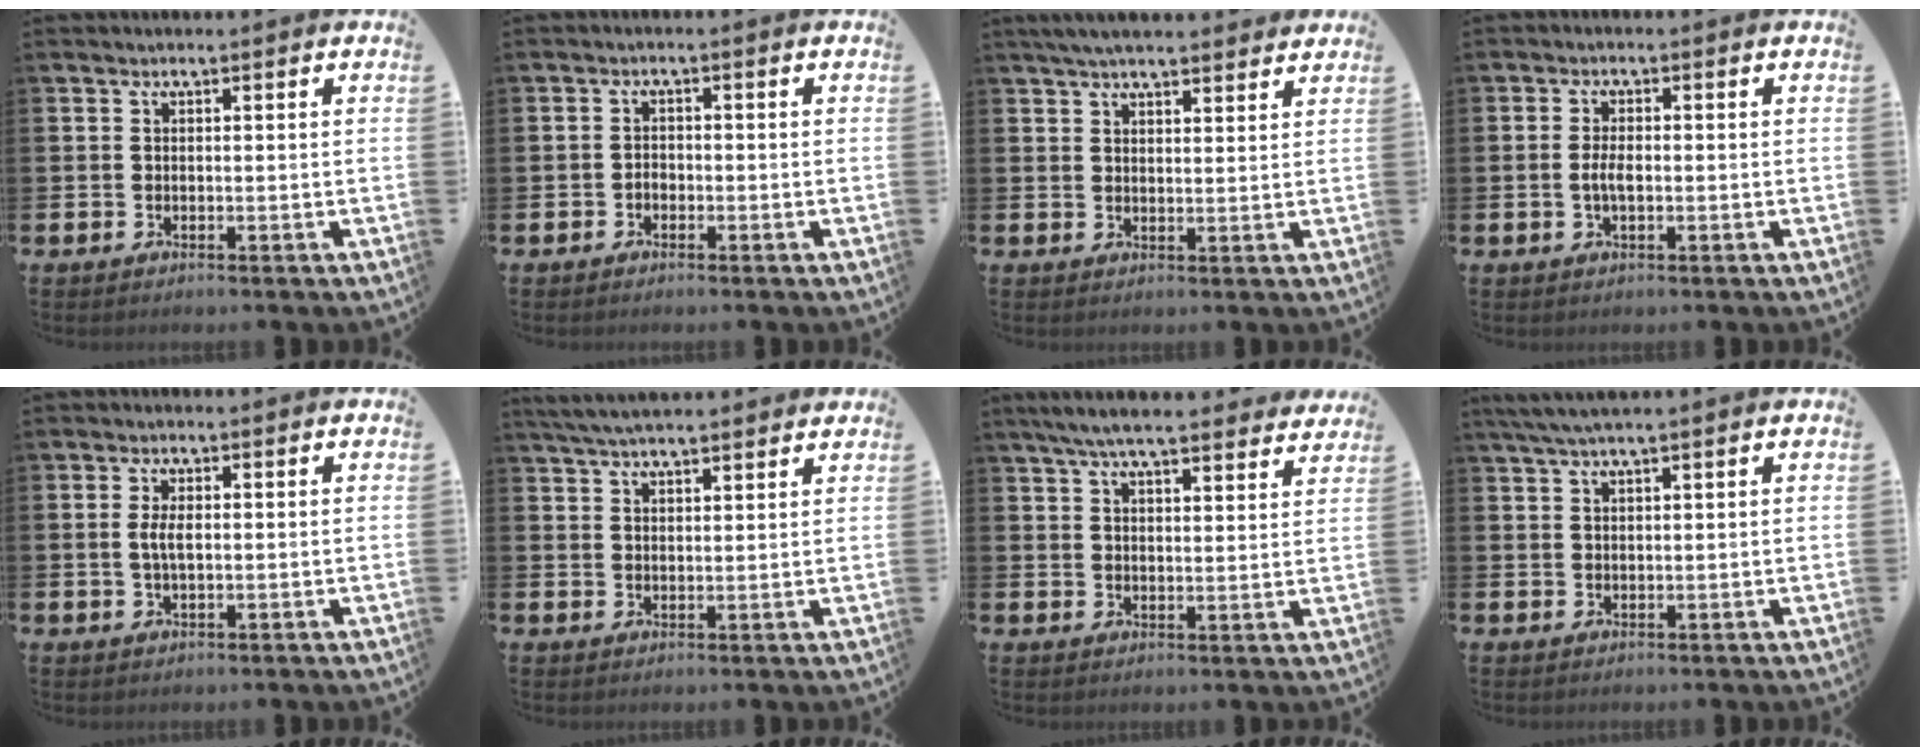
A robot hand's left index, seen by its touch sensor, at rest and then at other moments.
{"total": 1.2, "force": [-0.7, 0.9, 0.4], "torque": [-0.002, -0.001, -0.016]}
{"total": 4.4, "force": [4.1, 0.8, 1.3], "torque": [-0.030, -0.010, 0.076]}
{"total": 2.5, "force": [-0.3, 1.1, 2.3], "torque": [-0.035, -0.001, -0.008]}
{"total": 2.9, "force": [0.2, 1.2, 2.6], "torque": [-0.045, 0.003, 0.000]}
{"total": 4.4, "force": [4.2, 0.6, 1.2], "torque": [-0.039, -0.009, 0.080]}
{"total": 6.5, "force": [6.1, 0.8, 2.2], "torque": [-0.049, -0.028, 0.107]}
{"total": 3.0, "force": [2.5, 0.2, 1.7], "torque": [-0.042, 0.003, 0.046]}